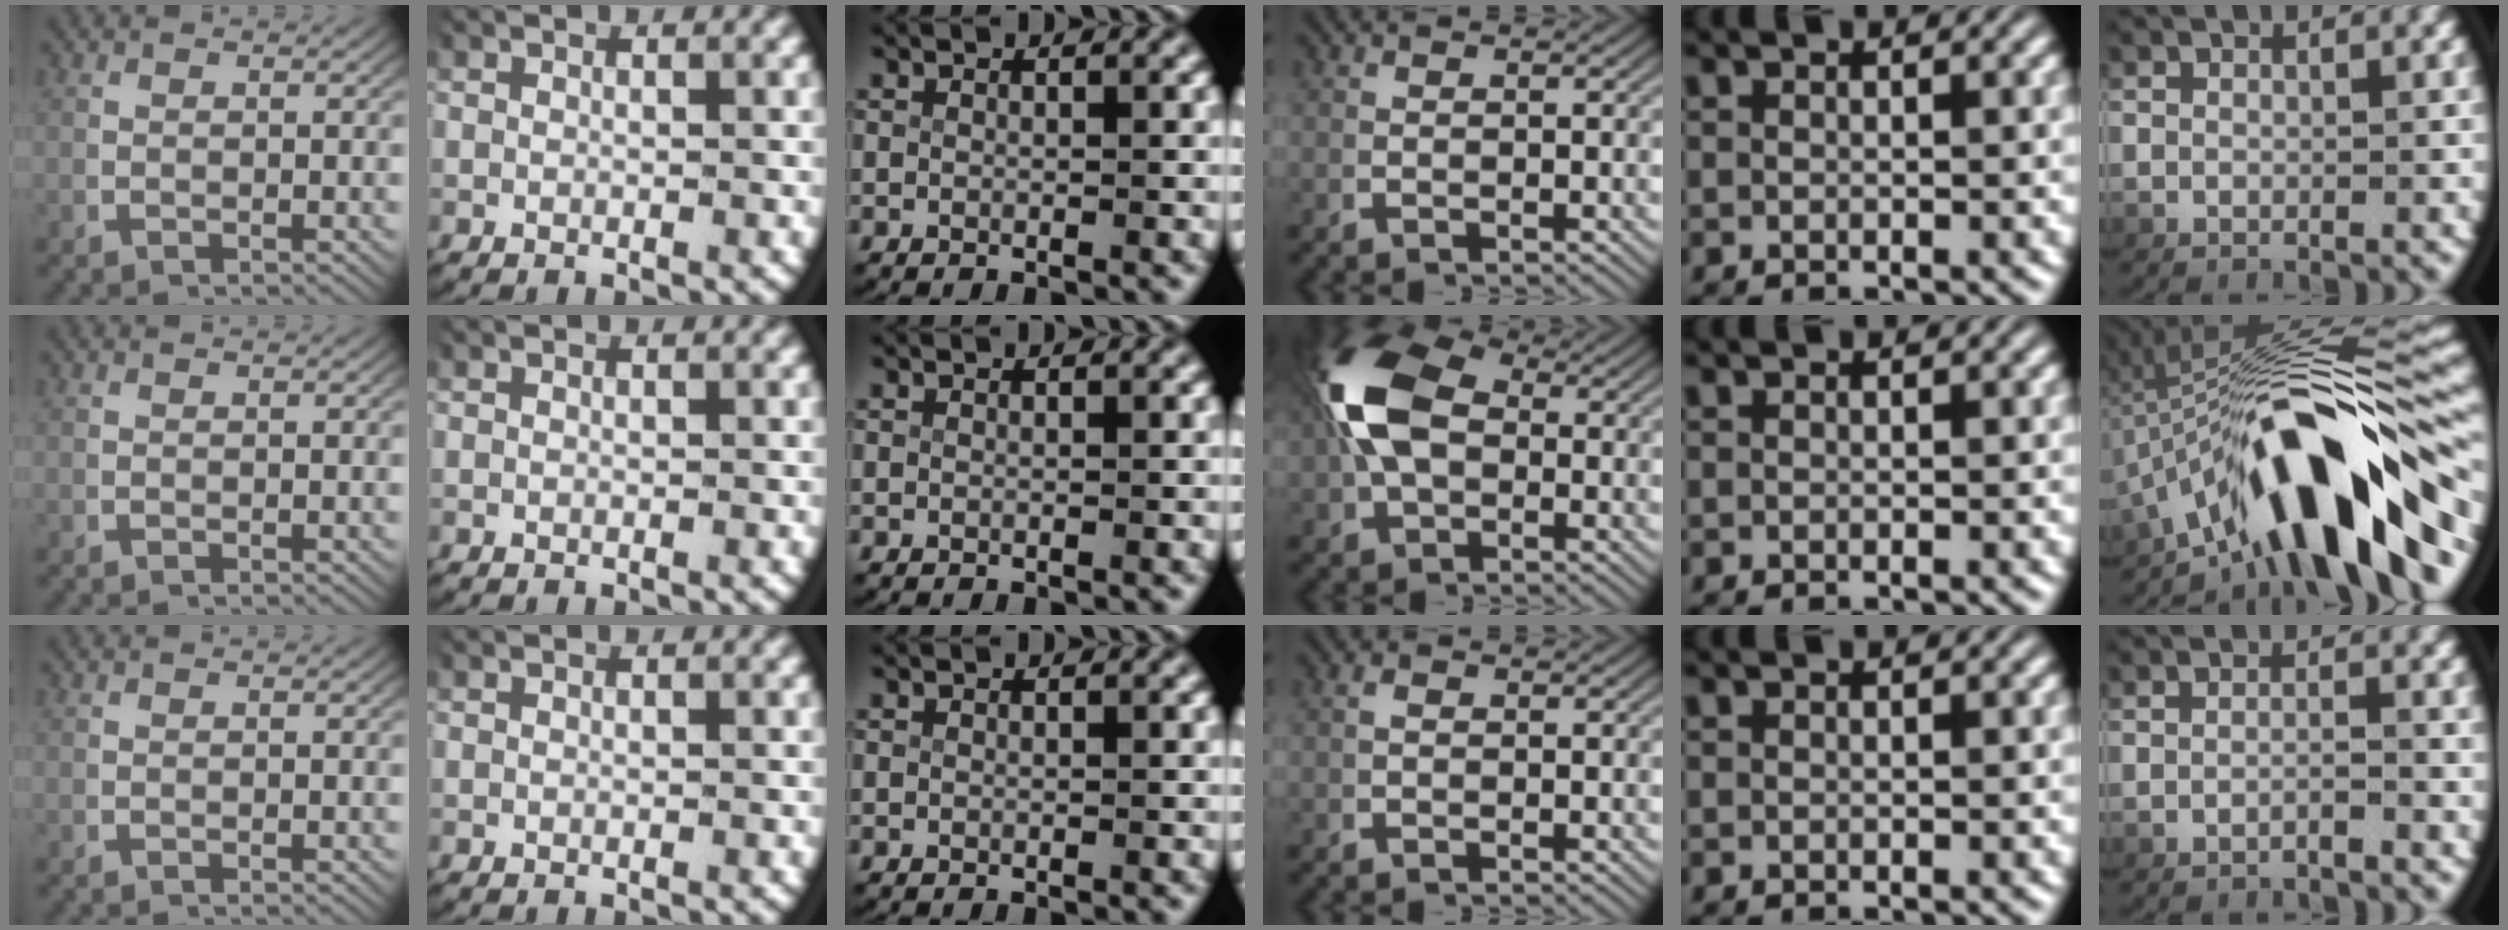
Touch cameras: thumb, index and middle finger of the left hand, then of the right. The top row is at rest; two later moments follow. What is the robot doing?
{"motion": "lift_and_place", "object": "fork"}